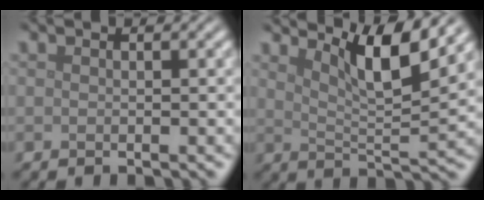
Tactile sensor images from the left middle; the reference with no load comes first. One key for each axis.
{"total": 6.1, "fx": 4.1, "fy": 1.1, "fz": 4.4, "tx": -0.072, "ty": -0.003, "tz": 0.070}